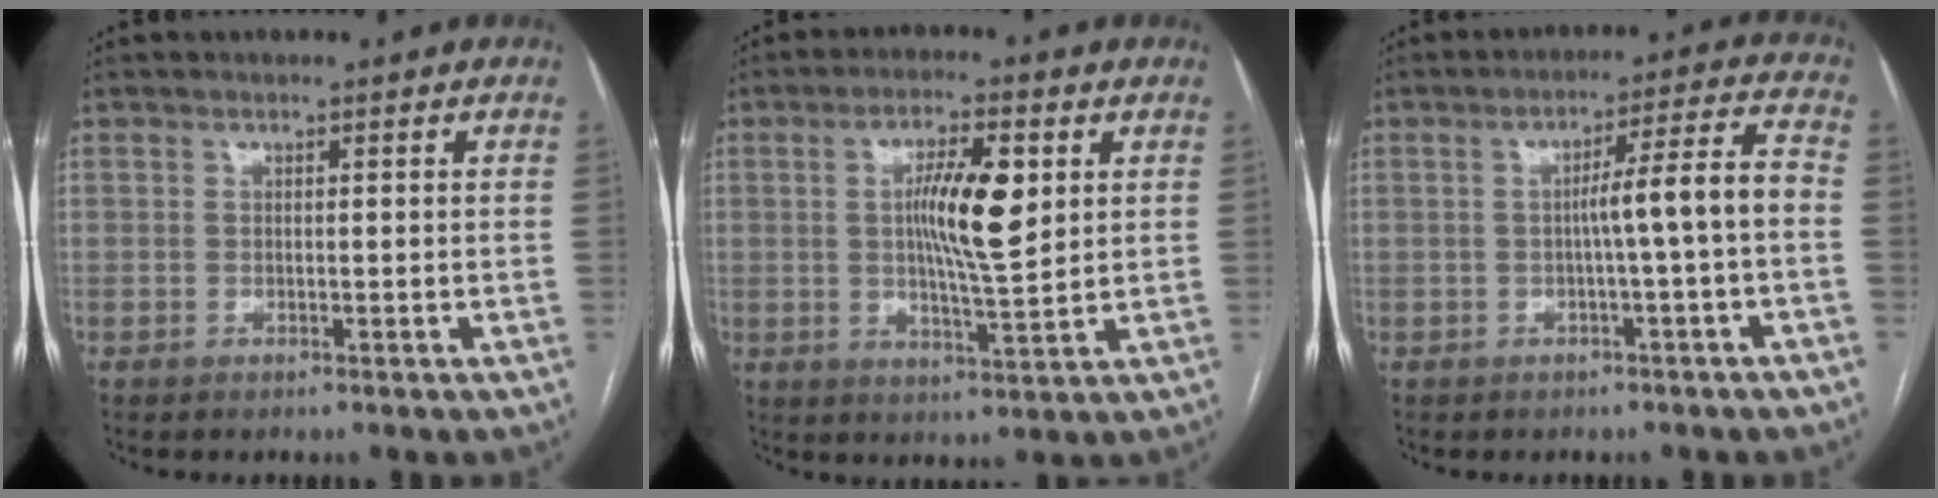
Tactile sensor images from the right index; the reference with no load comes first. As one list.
[{"total": 9.5, "force": [2.0, 1.6, 9.2], "torque": [-0.163, 0.001, 0.036]}, {"total": 7.2, "force": [-1.2, -0.7, 7.0], "torque": [-0.106, 0.020, -0.014]}]